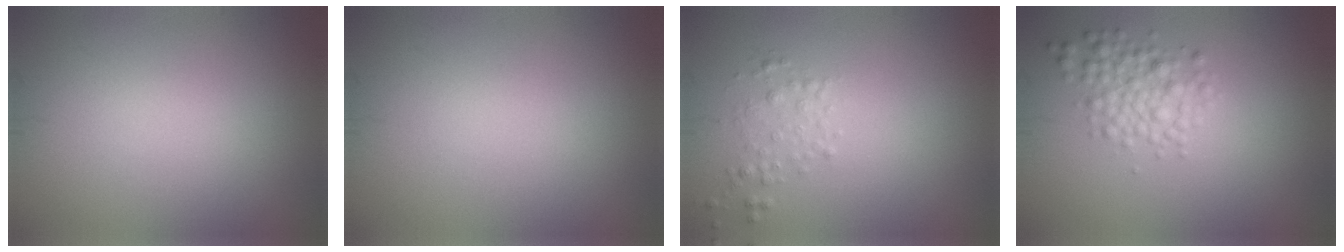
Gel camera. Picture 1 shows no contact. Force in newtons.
{"total": 0.0}
{"total": 1.4, "press": 1.4, "slide": 0.0}
{"total": 3.0, "press": 3.0, "slide": 0.1}